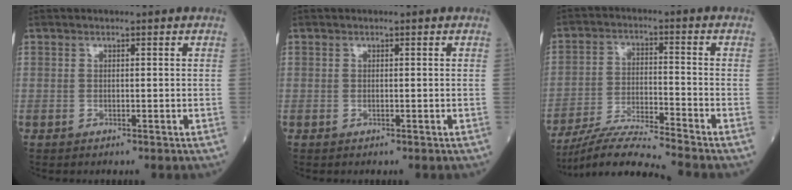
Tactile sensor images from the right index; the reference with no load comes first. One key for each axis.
{"total": 0.0}
{"total": 9.8, "fx": -9.0, "fy": -2.0, "fz": 3.0, "tx": -0.054, "ty": -0.012, "tz": -0.169}